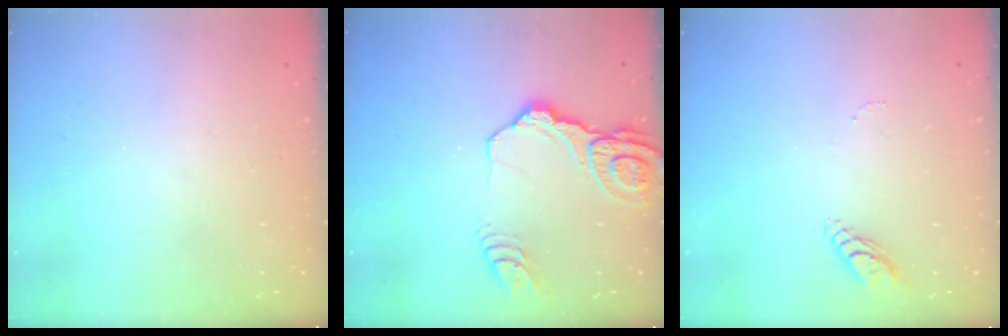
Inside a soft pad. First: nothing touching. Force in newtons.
{"total": 14.6, "press": 14.5, "slide": 1.8}
{"total": 4.6, "press": 4.5, "slide": 0.5}